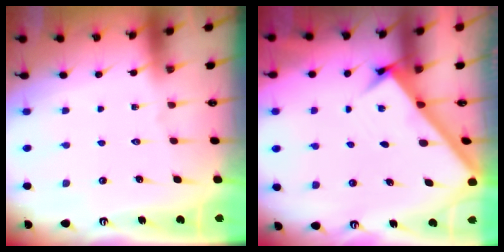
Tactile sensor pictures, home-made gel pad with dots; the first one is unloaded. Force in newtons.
{"total": 2.9, "press": 2.9, "slide": 0.4}